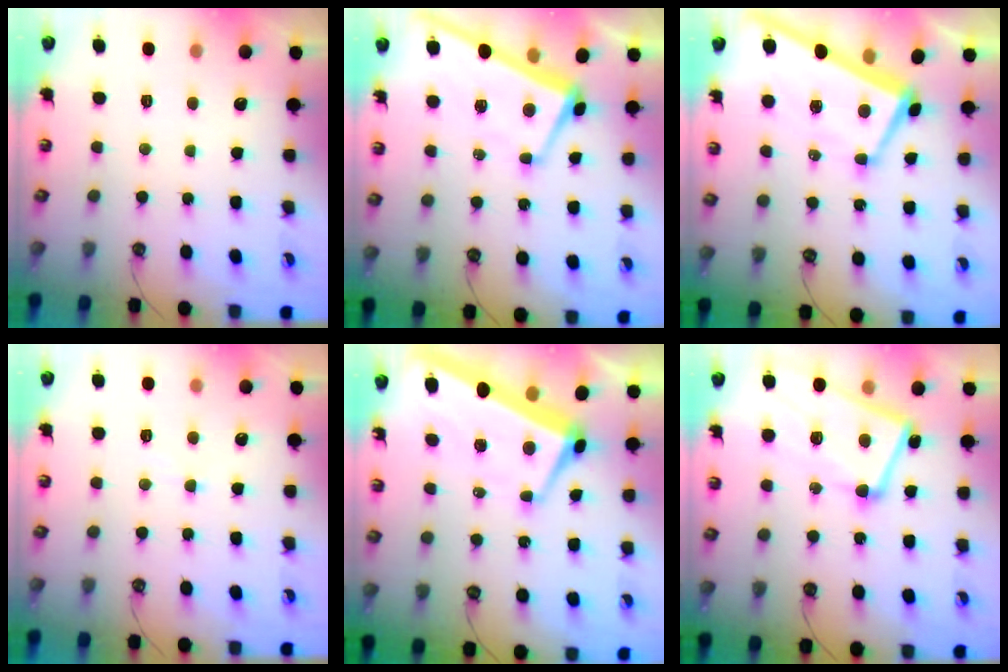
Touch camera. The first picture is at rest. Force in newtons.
{"total": 2.2, "press": 2.1, "slide": 0.6}
{"total": 2.8, "press": 2.7, "slide": 0.9}
{"total": 0.7, "press": 0.5, "slide": 0.5}
{"total": 1.7, "press": 1.1, "slide": 1.3}
{"total": 6.2, "press": 6.1, "slide": 1.2}